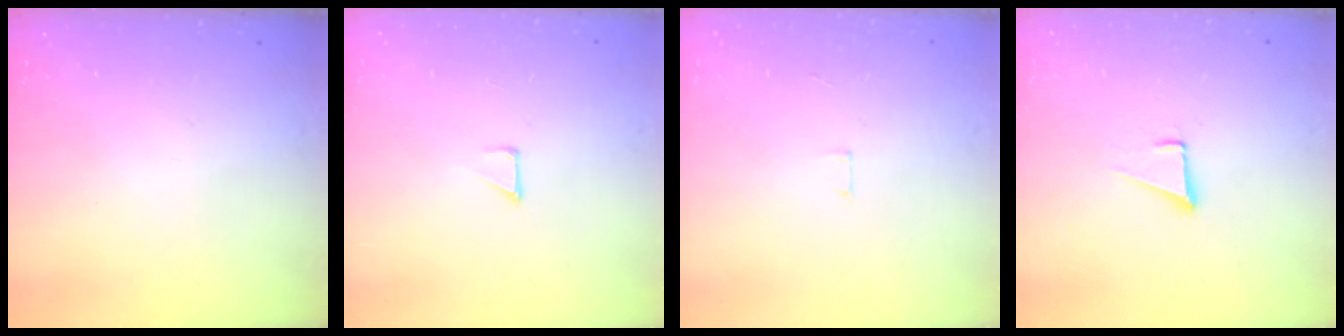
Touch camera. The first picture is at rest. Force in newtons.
{"total": 1.7, "press": 1.7, "slide": 0.0}
{"total": 1.8, "press": 1.8, "slide": 0.1}
{"total": 3.4, "press": 2.5, "slide": 2.2}